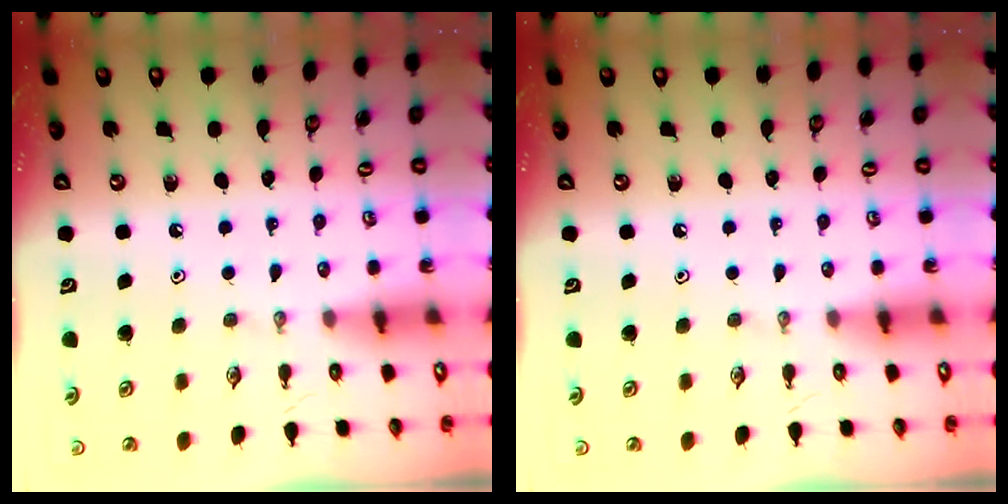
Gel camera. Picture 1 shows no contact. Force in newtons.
{"total": 0.0}